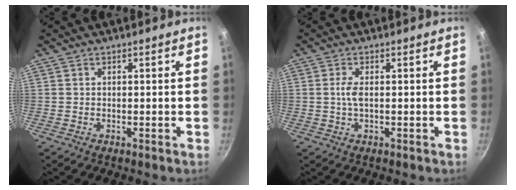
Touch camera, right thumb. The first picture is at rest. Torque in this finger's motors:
{"motor_torque": [0.51, 0.68, 0.75, 0.05, 0.03]}